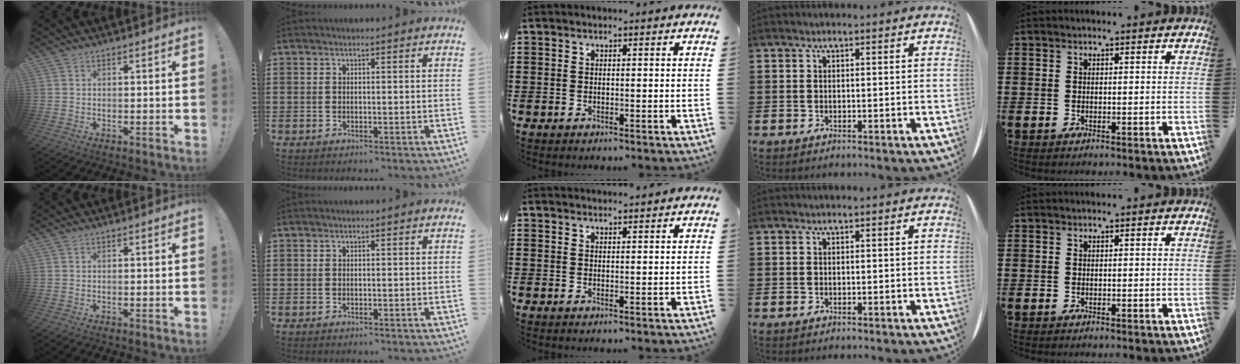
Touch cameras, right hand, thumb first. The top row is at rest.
{"middle": {"total": 1.2, "force": [1.2, 0.0, 0.0], "torque": [-0.002, -0.002, 0.022]}}